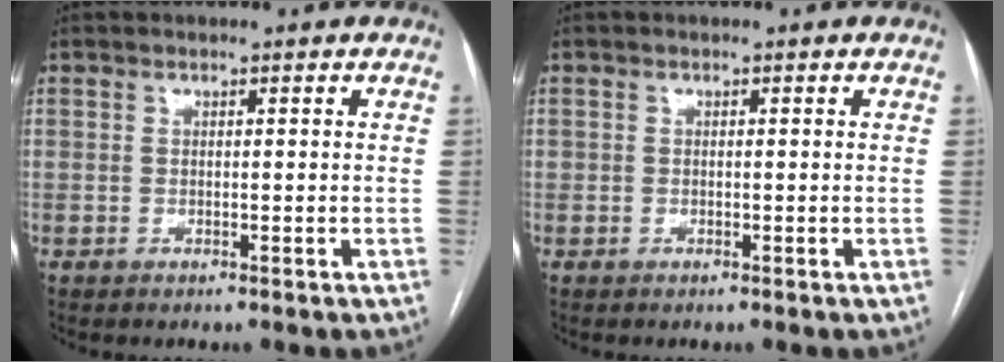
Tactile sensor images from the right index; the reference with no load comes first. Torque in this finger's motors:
{"motor_torque": [0.37, 0.27, 0.13, 0.05]}